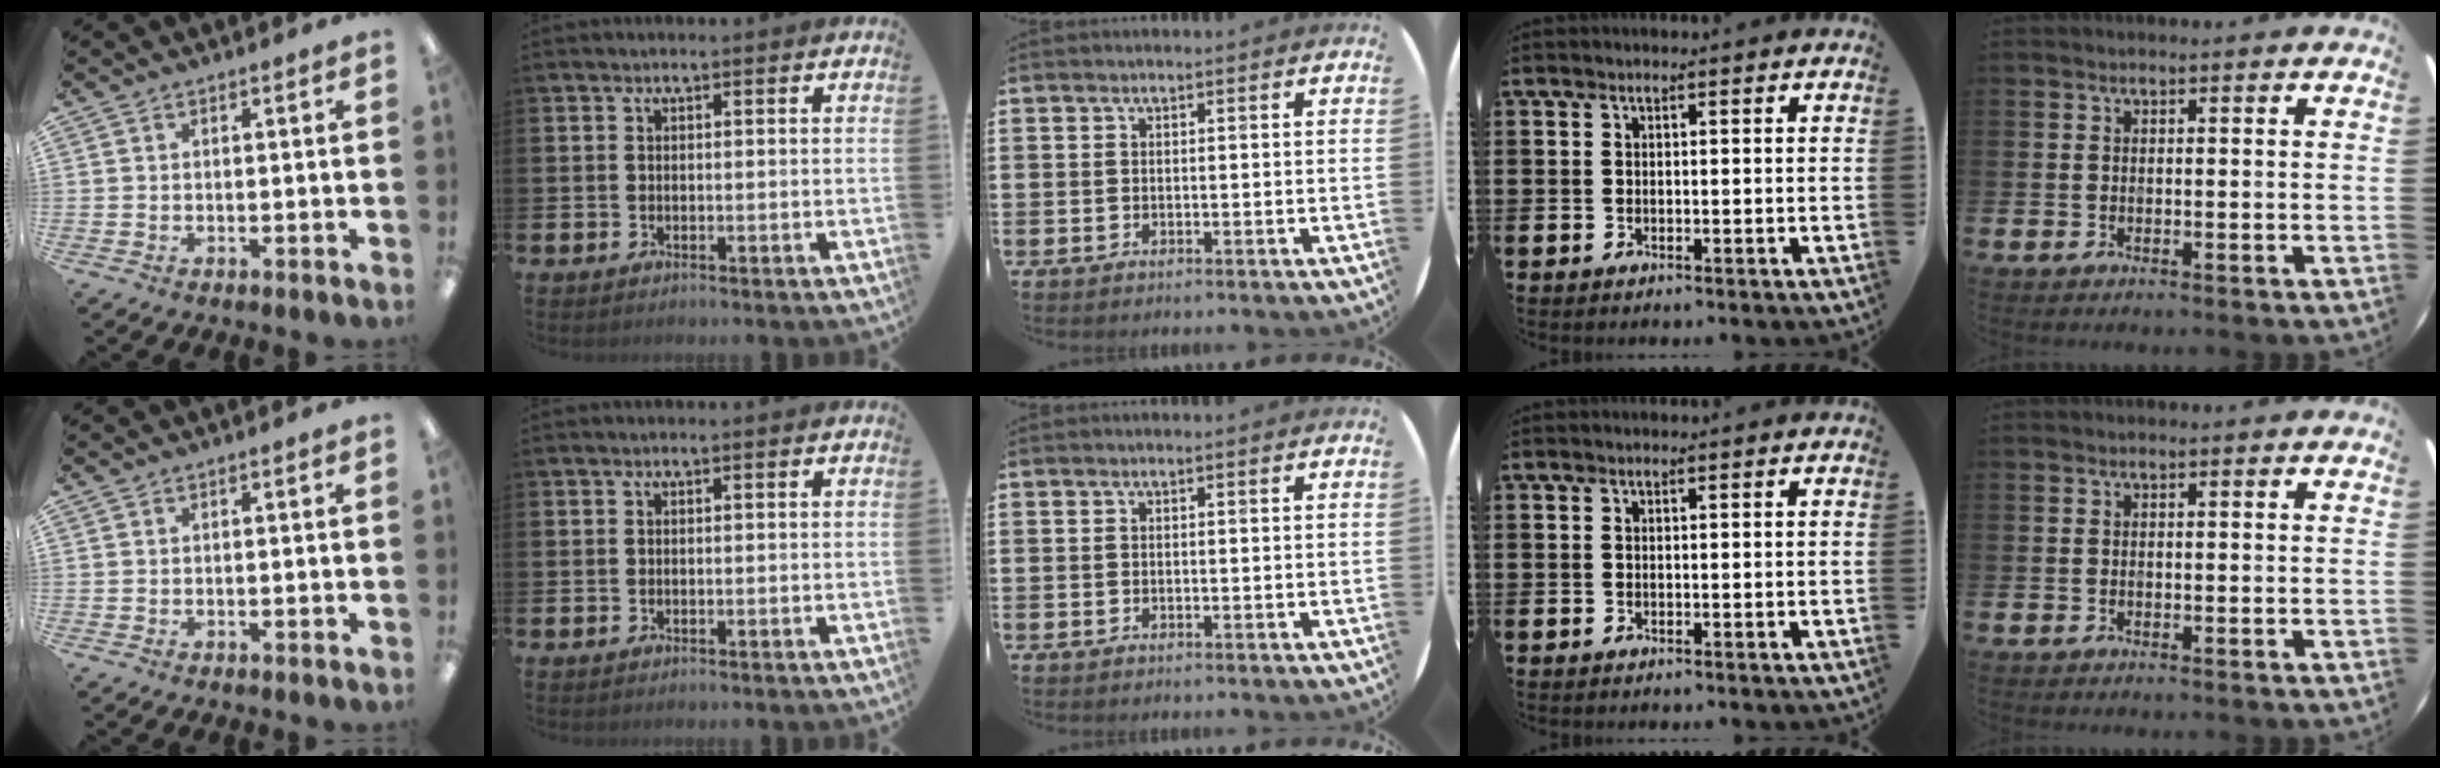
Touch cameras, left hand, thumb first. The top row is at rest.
{}